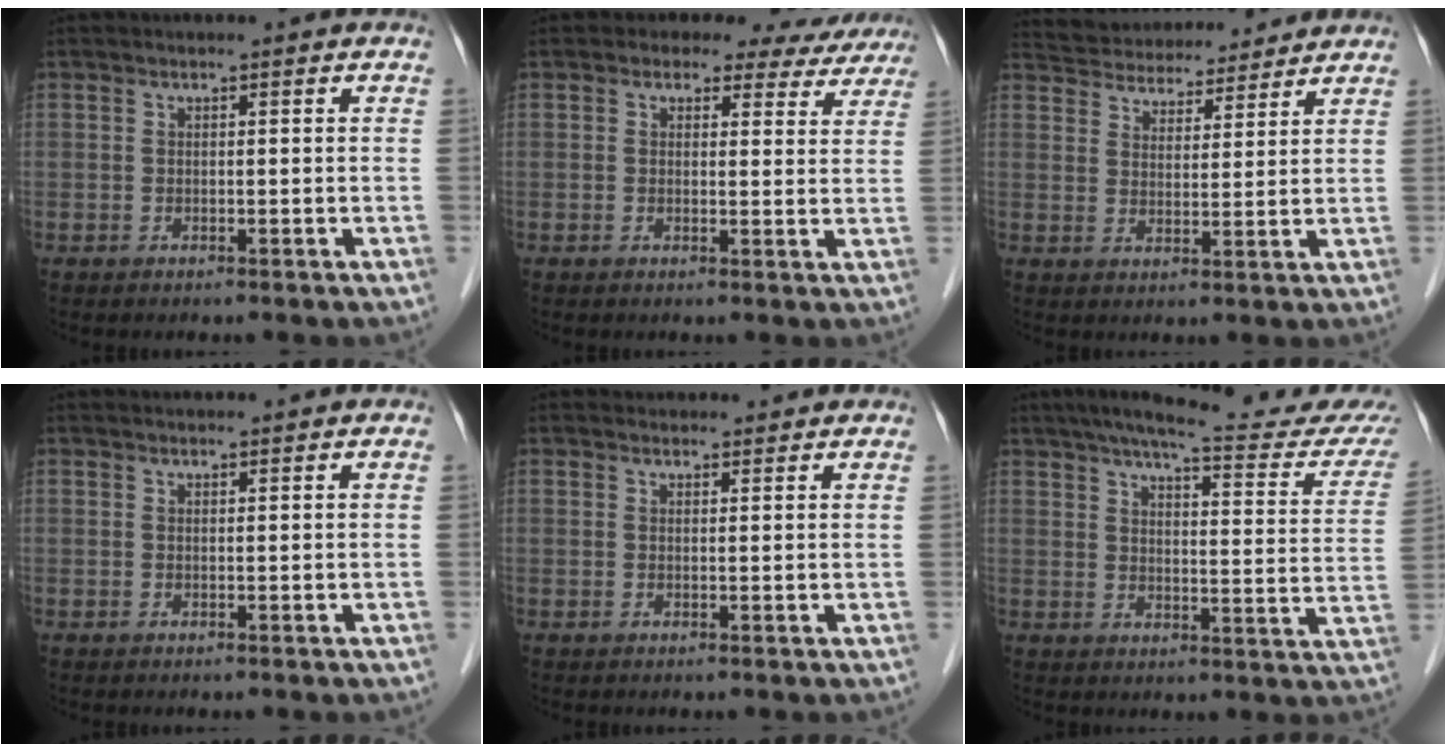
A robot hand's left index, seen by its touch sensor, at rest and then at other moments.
{"total": 8.7, "force": [7.6, 4.1, 1.2], "torque": [0.016, 0.005, 0.060]}
{"total": 12.4, "force": [11.7, 3.1, 2.6], "torque": [-0.040, 0.028, 0.177]}
{"total": 3.6, "force": [3.5, 0.2, 0.8], "torque": [-0.009, 0.026, 0.044]}
{"total": 3.5, "force": [3.4, 0.9, 0.2], "torque": [-0.004, 0.020, 0.043]}
{"total": 20.0, "force": [17.9, 0.6, 8.9], "torque": [-0.120, -0.041, 0.219]}